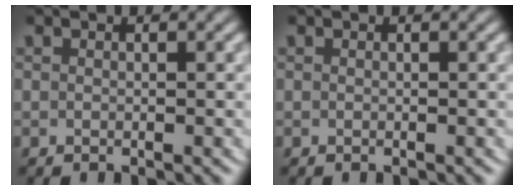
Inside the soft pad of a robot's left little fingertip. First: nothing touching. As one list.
[{"total": 0.0}]